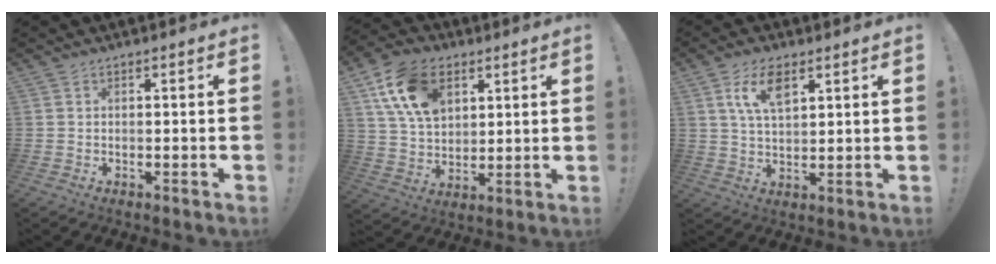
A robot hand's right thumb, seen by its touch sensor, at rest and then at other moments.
{"total": 16.5, "force": [7.2, 11.3, 9.7], "torque": [-0.153, -0.018, 0.142]}
{"total": 8.6, "force": [4.2, 4.0, 6.4], "torque": [-0.116, -0.004, 0.076]}